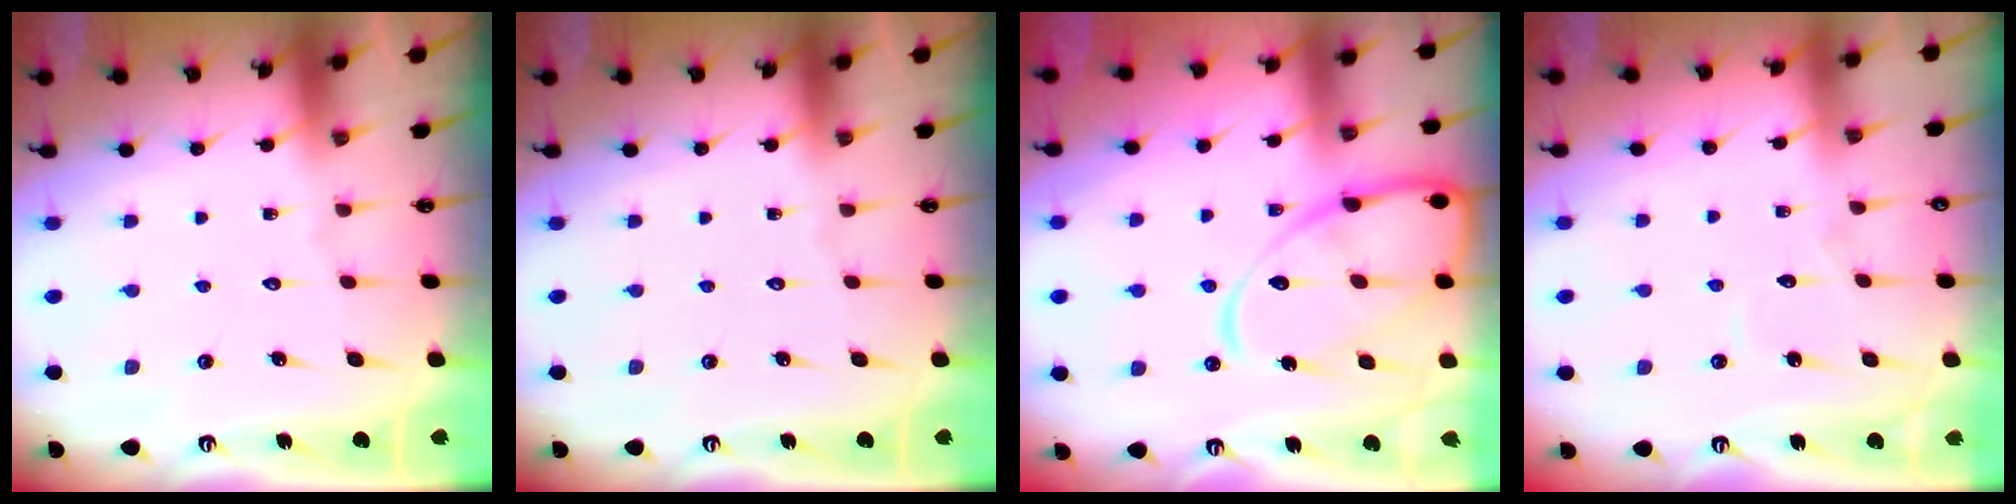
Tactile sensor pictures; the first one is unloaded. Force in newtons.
{"total": 0.0}
{"total": 15.9, "press": 15.9, "slide": 1.5}
{"total": 3.6, "press": 3.6, "slide": 0.4}